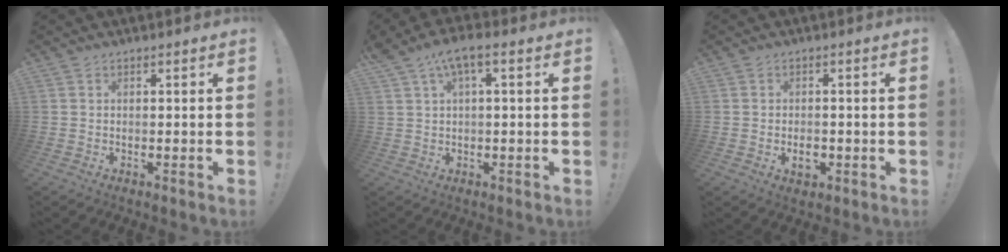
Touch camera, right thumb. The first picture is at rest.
{"total": 5.9, "force": [2.0, 1.9, 5.2], "torque": [-0.091, -0.003, 0.036]}
{"total": 3.4, "force": [-1.0, 2.4, 2.2], "torque": [-0.017, 0.001, -0.017]}